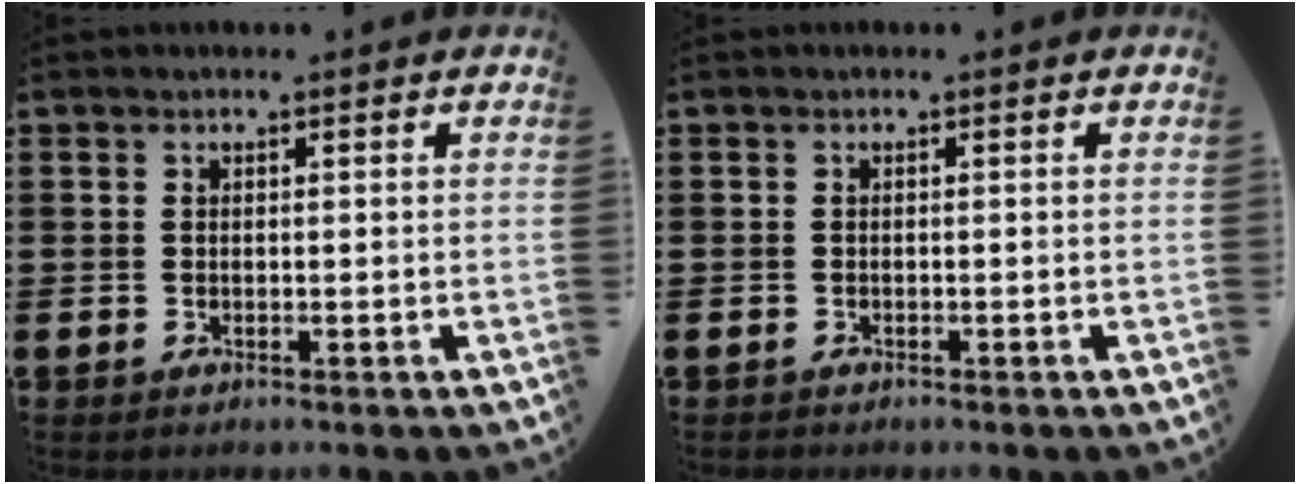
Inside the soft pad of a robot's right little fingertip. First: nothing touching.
{"total": 0.0}